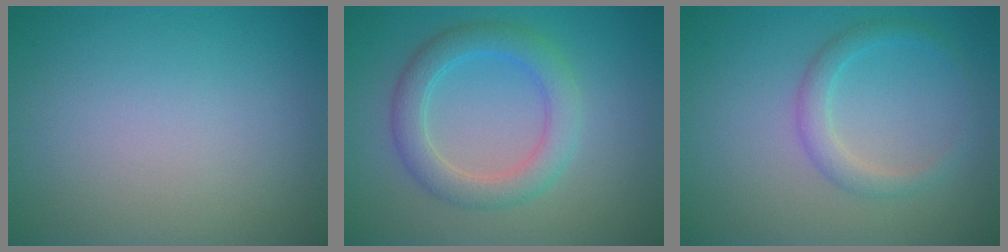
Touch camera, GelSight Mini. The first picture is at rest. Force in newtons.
{"total": 3.9, "press": 3.9, "slide": 0.0}
{"total": 2.1, "press": 2.1, "slide": 0.1}